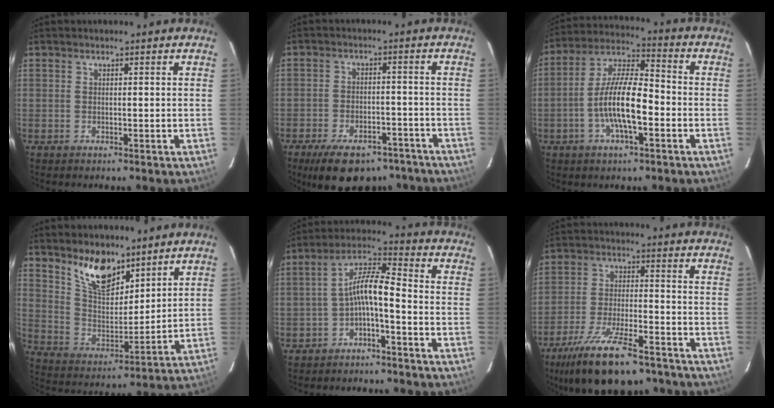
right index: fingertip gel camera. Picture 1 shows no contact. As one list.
[{"total": 16.4, "force": [-12.4, 7.5, 7.6], "torque": [-0.156, 0.001, -0.164]}, {"total": 12.3, "force": [-3.7, 3.5, 11.2], "torque": [-0.224, 0.003, -0.072]}, {"total": 11.6, "force": [8.5, 4.9, 6.1], "torque": [-0.109, -0.002, 0.164]}, {"total": 6.8, "force": [-3.1, 1.4, 5.8], "torque": [-0.135, 0.020, -0.058]}, {"total": 18.7, "force": [-14.1, 5.9, 10.8], "torque": [-0.216, -0.033, -0.227]}]